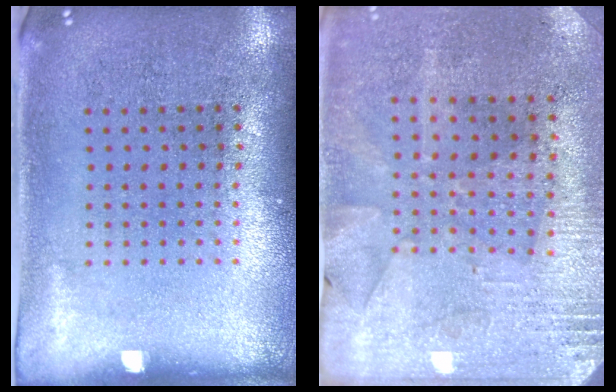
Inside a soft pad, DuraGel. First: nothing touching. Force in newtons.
{"total": 2.8, "press": 2.5, "slide": 1.1}